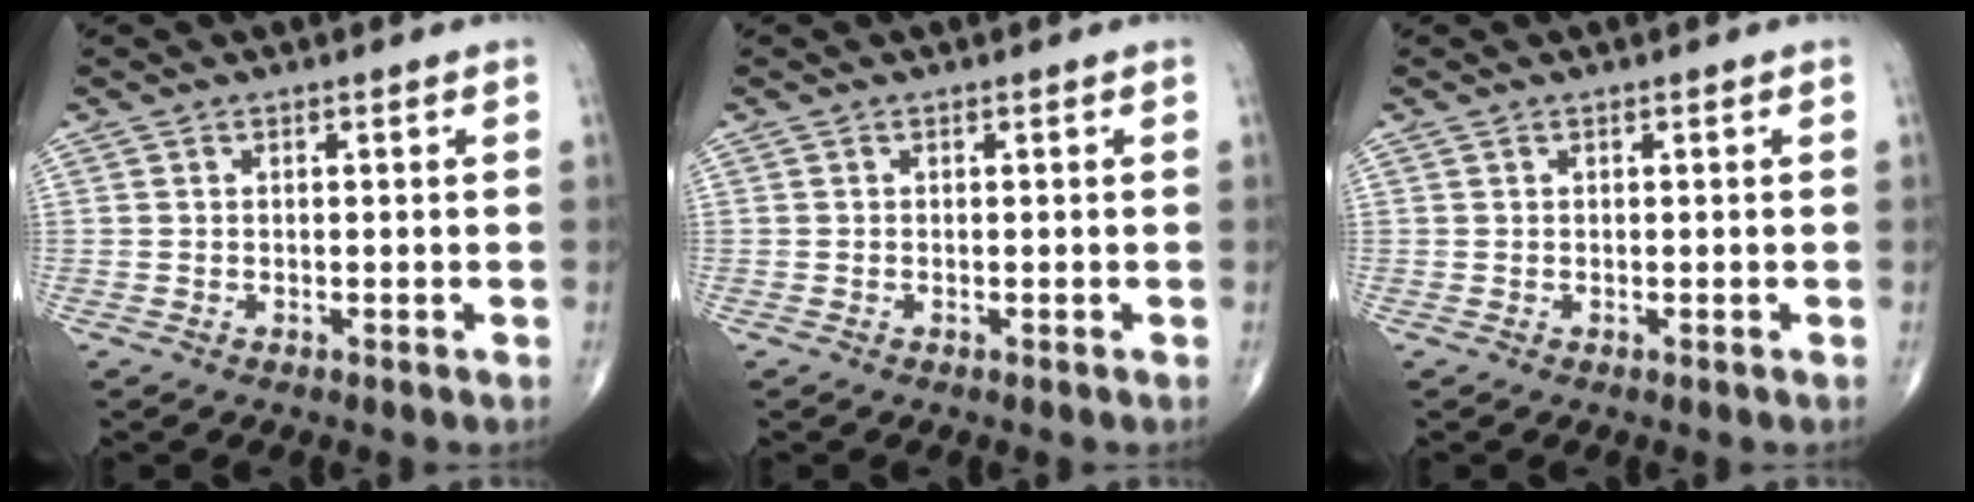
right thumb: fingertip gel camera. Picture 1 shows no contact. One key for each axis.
{"total": 0.0}
{"total": 0.0}